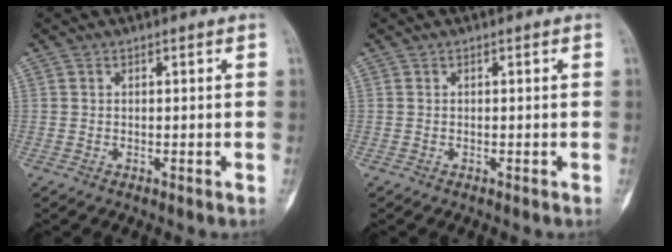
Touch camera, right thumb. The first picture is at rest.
{"total": 0.0}